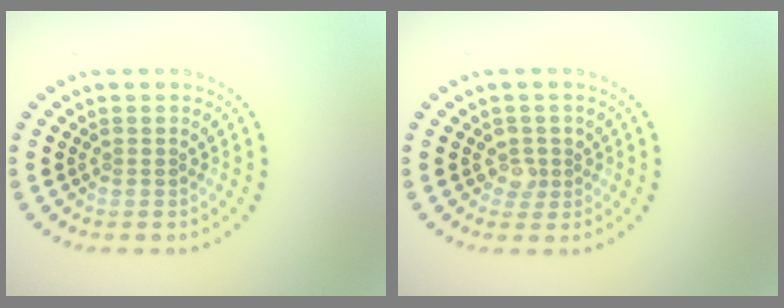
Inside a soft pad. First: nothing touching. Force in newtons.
{"total": 1.7, "press": 1.4, "slide": 1.0}